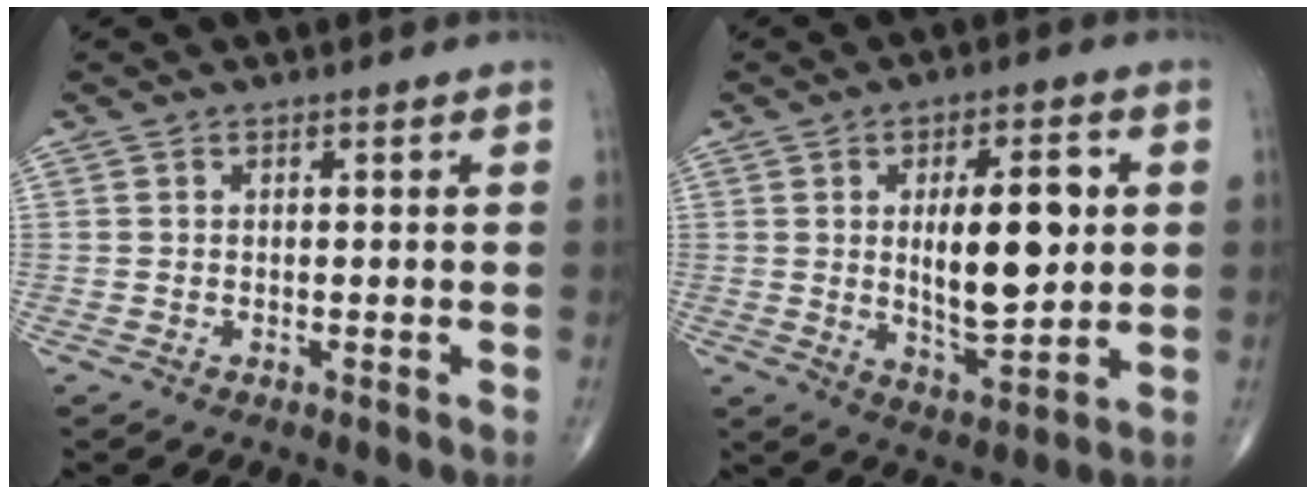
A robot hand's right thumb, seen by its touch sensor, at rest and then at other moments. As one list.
[{"total": 14.1, "force": [1.8, 5.8, 12.7], "torque": [-0.176, -0.014, 0.036]}]